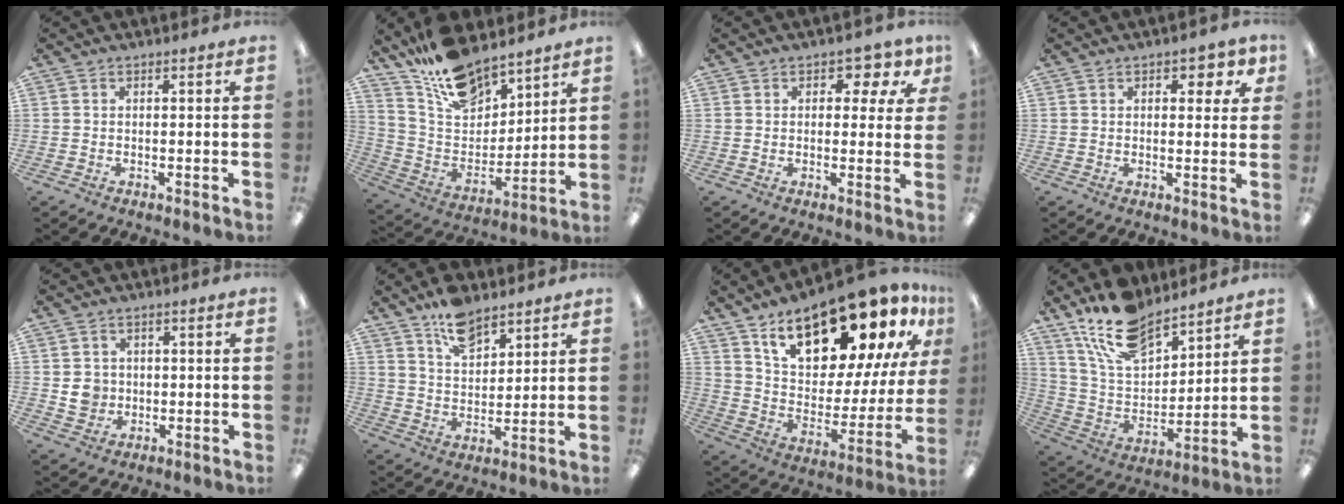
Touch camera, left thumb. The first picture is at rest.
{"total": 15.6, "force": [12.8, 7.0, 5.6], "torque": [-0.121, -0.081, 0.238]}
{"total": 4.9, "force": [2.4, 3.2, 2.8], "torque": [-0.031, -0.003, 0.038]}
{"total": 4.8, "force": [2.3, 2.5, 3.3], "torque": [-0.036, -0.004, 0.035]}
{"total": 4.2, "force": [0.1, 4.1, 1.1], "torque": [-0.011, 0.003, 0.000]}
{"total": 9.8, "force": [7.3, 4.9, 4.3], "torque": [-0.066, -0.039, 0.130]}
{"total": 23.1, "force": [16.8, 9.0, 13.2], "torque": [-0.188, -0.111, 0.283]}
{"total": 16.4, "force": [12.9, 7.1, 7.3], "torque": [-0.155, -0.068, 0.239]}